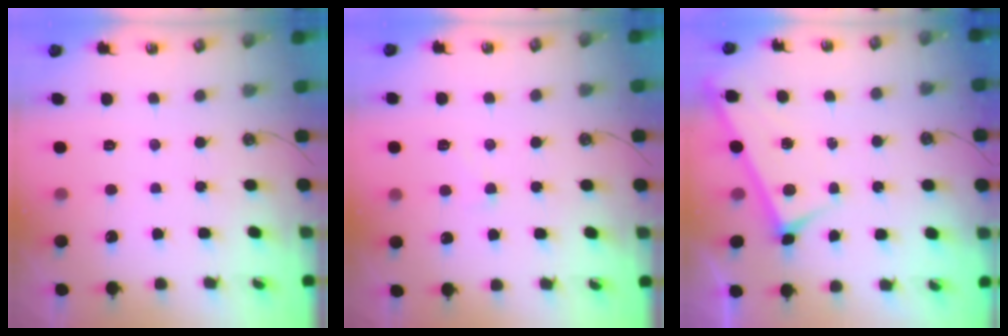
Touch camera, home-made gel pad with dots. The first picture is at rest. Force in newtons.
{"total": 4.1, "press": 4.1, "slide": 0.4}
{"total": 3.3, "press": 3.3, "slide": 0.3}